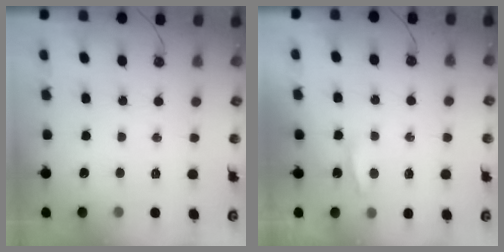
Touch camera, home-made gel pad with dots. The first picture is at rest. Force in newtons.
{"total": 4.4, "press": 4.4, "slide": 0.4}